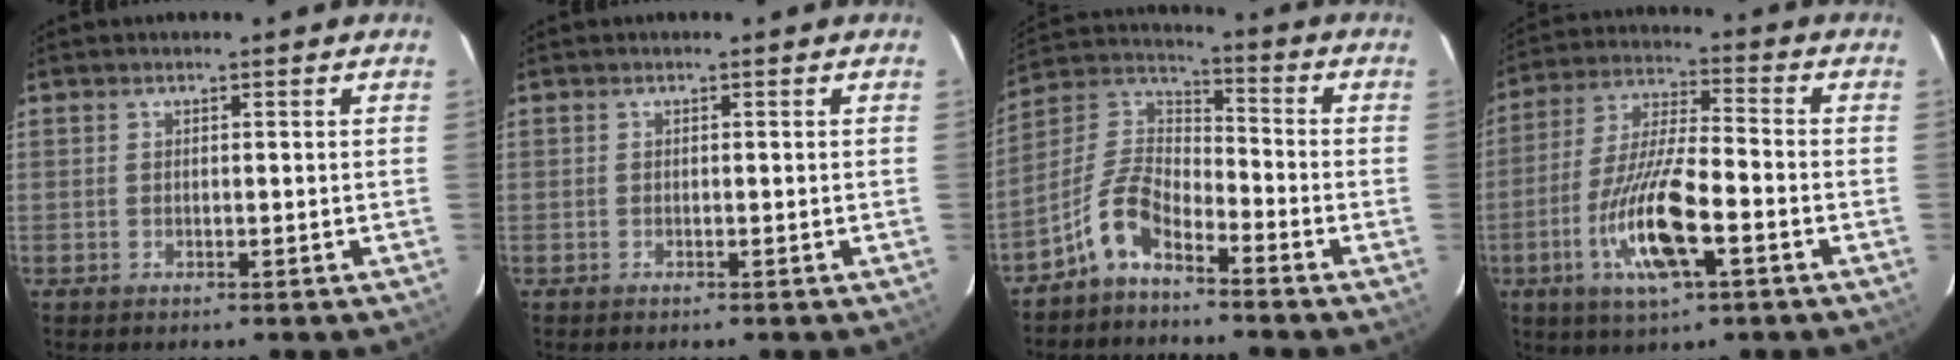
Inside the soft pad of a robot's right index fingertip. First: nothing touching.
{"total": 0.0}
{"total": 7.7, "force": [-5.5, 2.9, 4.6], "torque": [-0.107, 0.026, -0.115]}
{"total": 13.5, "force": [-5.0, 2.4, 12.3], "torque": [-0.248, -0.010, -0.089]}